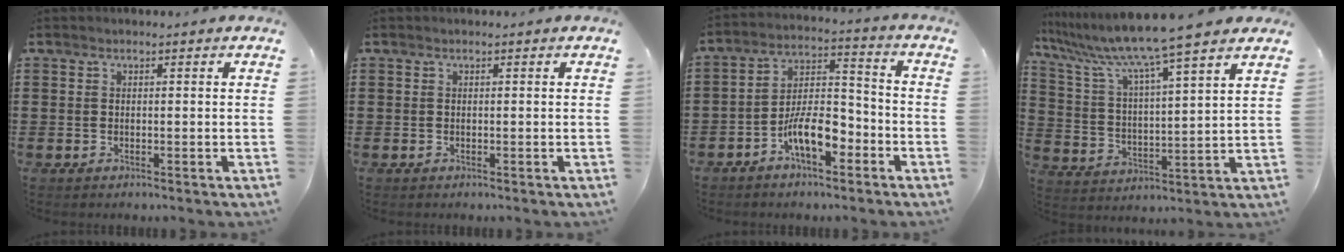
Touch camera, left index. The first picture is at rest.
{"total": 0.0}
{"total": 8.6, "force": [-4.8, 3.6, 6.2], "torque": [-0.127, 0.014, -0.091]}
{"total": 9.0, "force": [7.7, -0.8, 4.5], "torque": [-0.120, -0.053, 0.124]}